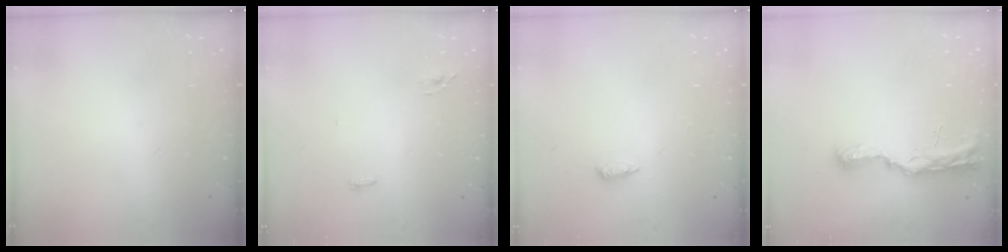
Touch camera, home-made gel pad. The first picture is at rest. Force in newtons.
{"total": 3.2, "press": 2.9, "slide": 1.5}
{"total": 5.6, "press": 5.5, "slide": 1.0}
{"total": 11.2, "press": 9.8, "slide": 5.4}